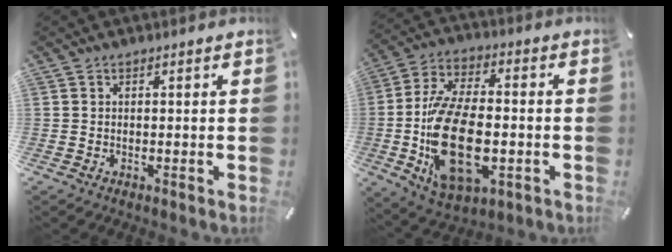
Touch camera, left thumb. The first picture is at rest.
{"total": 20.8, "force": [-3.9, 11.7, 16.7], "torque": [-0.327, -0.008, -0.060]}